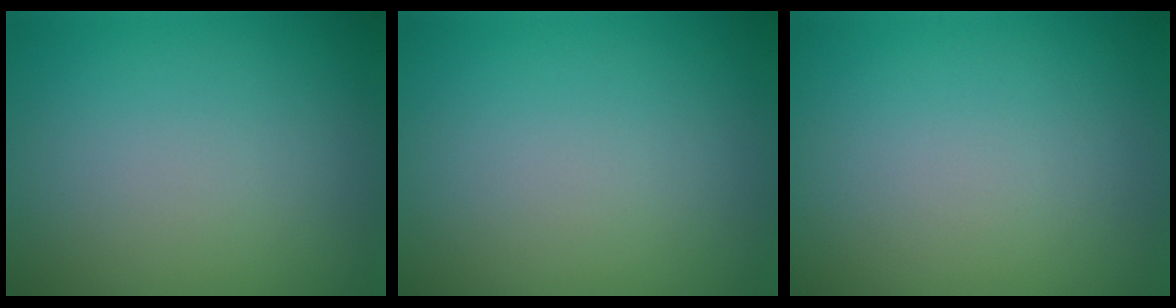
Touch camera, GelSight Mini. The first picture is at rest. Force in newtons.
{"total": 0.0}
{"total": 0.0}